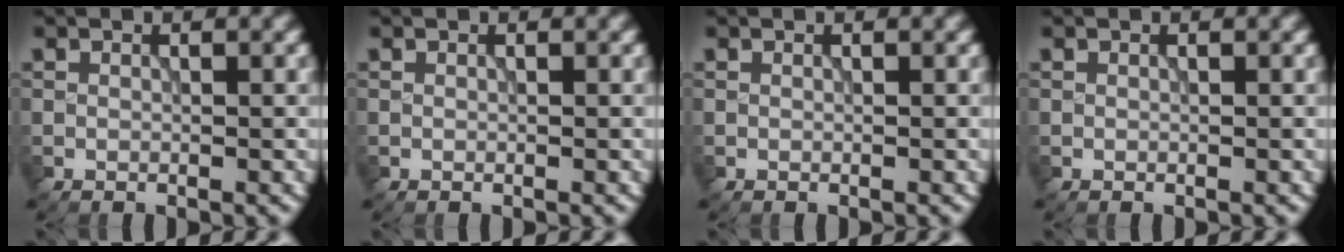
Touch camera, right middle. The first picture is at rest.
{"total": 0.0}
{"total": 0.0}
{"total": 0.0}